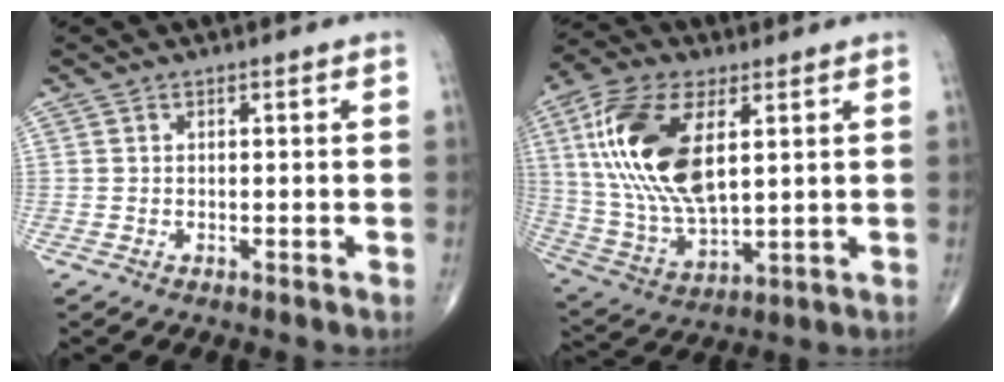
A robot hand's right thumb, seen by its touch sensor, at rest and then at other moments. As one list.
[{"total": 20.0, "force": [5.2, 9.7, 16.6], "torque": [-0.340, -0.015, 0.101]}]